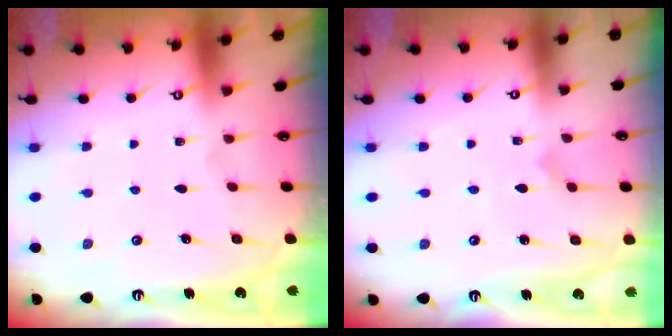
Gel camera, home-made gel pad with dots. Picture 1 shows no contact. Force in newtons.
{"total": 2.9, "press": 2.9, "slide": 0.1}